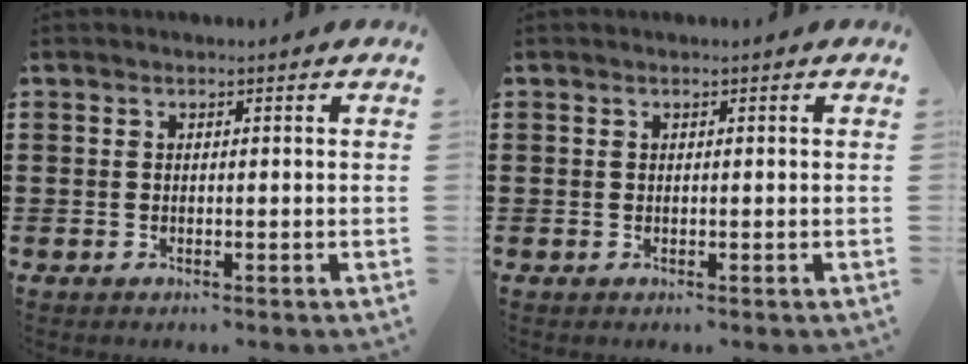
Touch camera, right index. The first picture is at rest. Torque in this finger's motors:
{"motor_torque": [1.21, 0.93, -0.03, -0.02]}